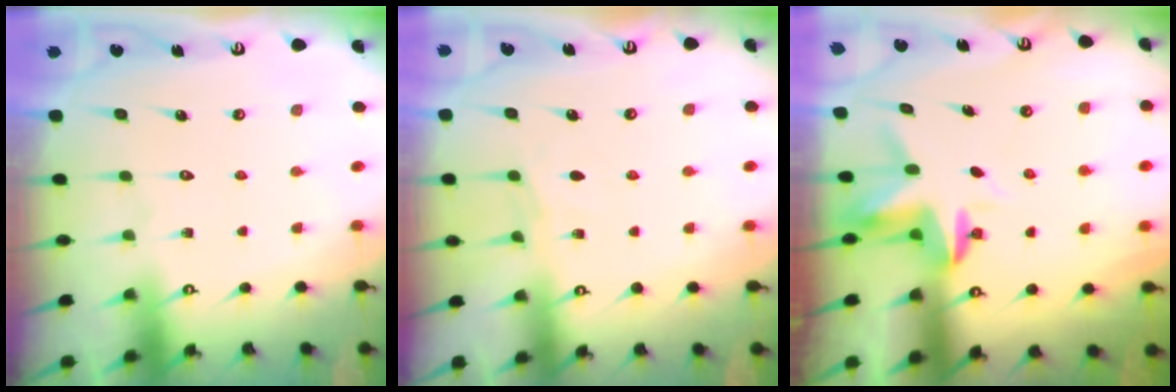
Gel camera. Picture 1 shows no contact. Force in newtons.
{"total": 3.5, "press": 3.5, "slide": 0.4}
{"total": 3.3, "press": 3.3, "slide": 0.2}